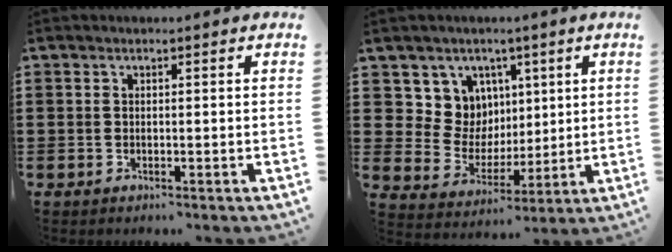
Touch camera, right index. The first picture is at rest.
{"total": 8.2, "force": [2.8, 7.6, 1.3], "torque": [-0.055, -0.021, 0.056]}